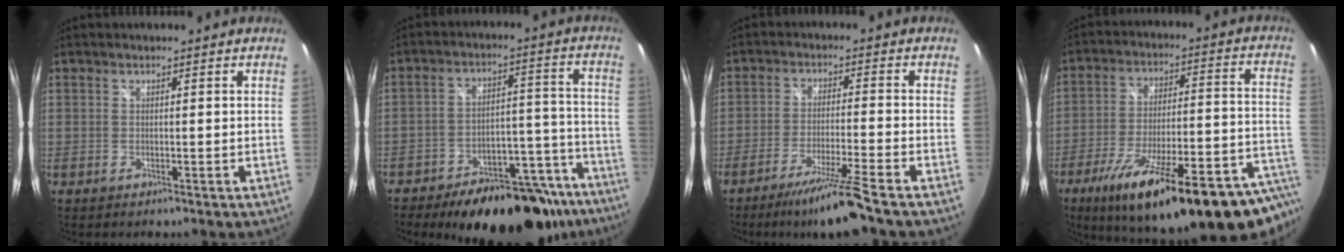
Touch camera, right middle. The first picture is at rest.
{"total": 23.7, "force": [-19.0, 9.5, 10.5], "torque": [-0.149, 0.039, -0.236]}
{"total": 9.4, "force": [-7.5, -1.6, 5.5], "torque": [-0.114, -0.017, -0.127]}
{"total": 31.6, "force": [-22.2, 6.2, 21.7], "torque": [-0.302, -0.049, -0.308]}